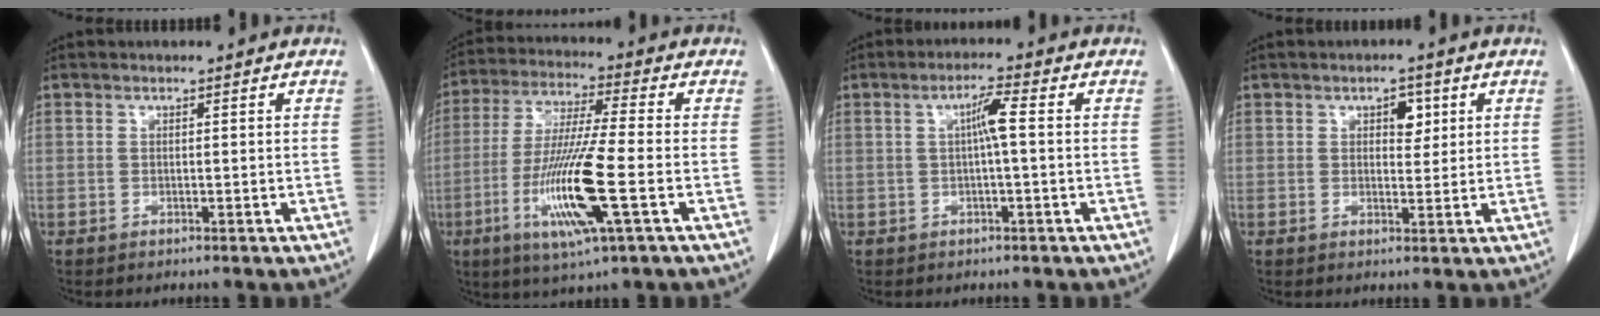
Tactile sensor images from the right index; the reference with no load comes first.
{"total": 14.4, "force": [-4.3, 0.3, 13.8], "torque": [-0.281, -0.022, -0.082]}
{"total": 3.6, "force": [0.4, 0.2, 3.5], "torque": [-0.063, 0.009, 0.006]}
{"total": 3.1, "force": [1.3, 1.8, 2.2], "torque": [-0.029, 0.003, 0.019]}